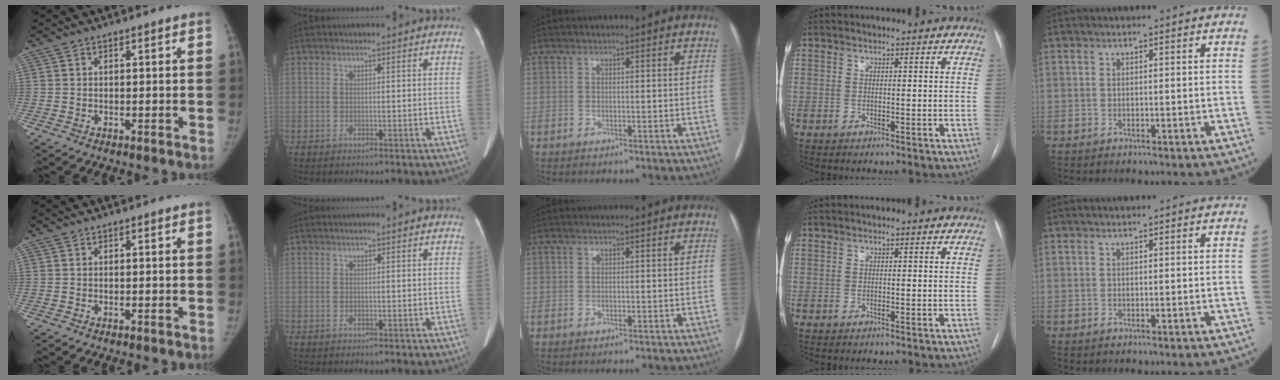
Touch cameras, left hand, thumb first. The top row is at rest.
{}